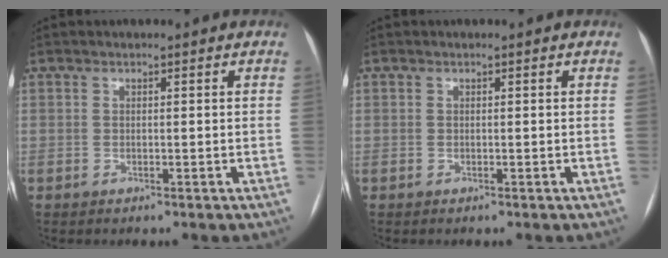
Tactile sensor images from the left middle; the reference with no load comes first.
{"total": 0.0}